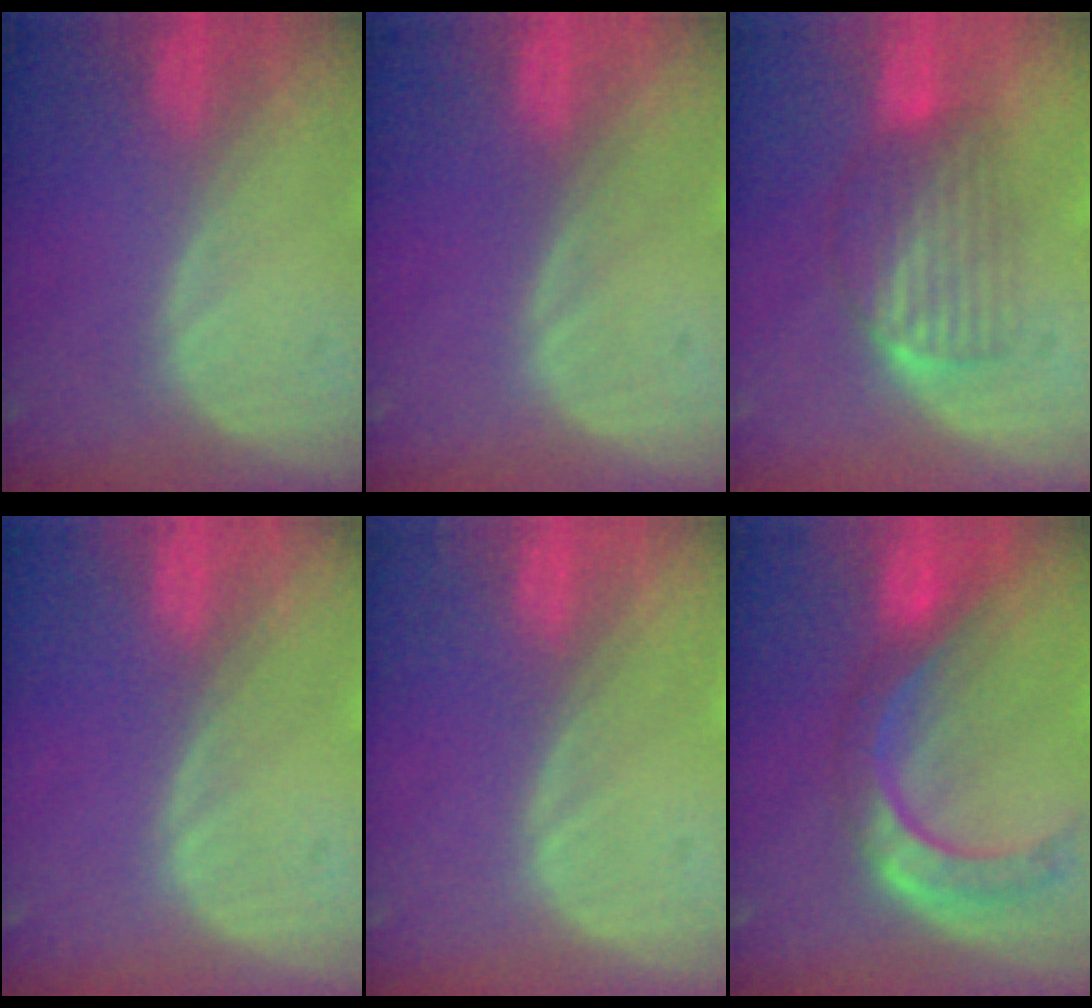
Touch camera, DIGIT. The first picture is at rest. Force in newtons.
{"total": 0.0}
{"total": 6.8, "press": 6.0, "slide": 3.3}
{"total": 0.0}
{"total": 0.5, "press": 0.1, "slide": 0.5}
{"total": 8.5, "press": 7.2, "slide": 4.5}